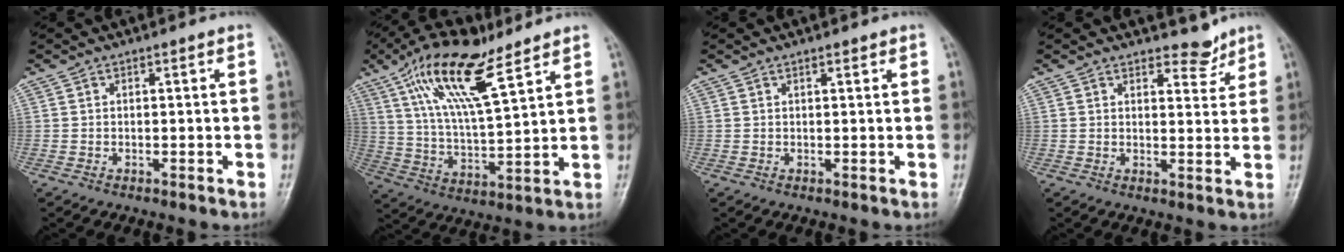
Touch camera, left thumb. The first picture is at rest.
{"total": 16.3, "force": [9.4, 5.2, 12.3], "torque": [-0.216, -0.028, 0.177]}
{"total": 1.0, "force": [0.8, 0.4, 0.6], "torque": [-0.007, -0.003, 0.009]}
{"total": 4.0, "force": [3.4, 1.7, 1.0], "torque": [0.008, -0.027, 0.048]}